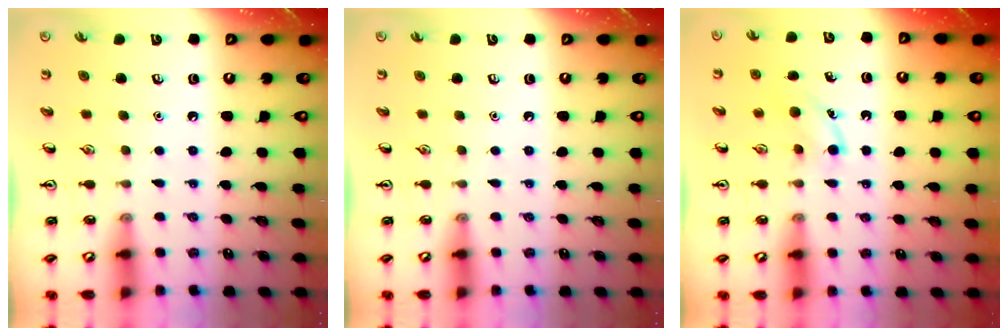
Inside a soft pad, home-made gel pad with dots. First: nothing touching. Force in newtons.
{"total": 0.0}
{"total": 4.7, "press": 4.5, "slide": 1.6}